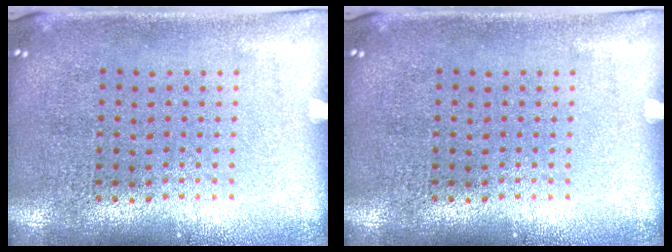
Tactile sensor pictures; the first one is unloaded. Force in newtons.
{"total": 0.0}